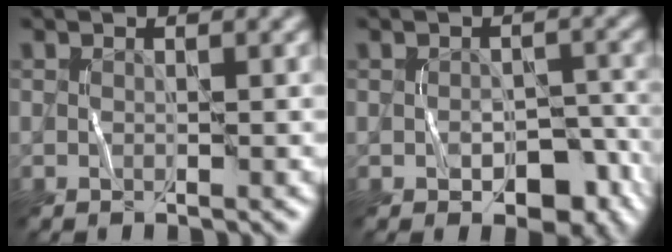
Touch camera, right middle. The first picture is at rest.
{"total": 4.6, "force": [-2.2, 3.0, 2.8], "torque": [-0.037, 0.000, -0.027]}